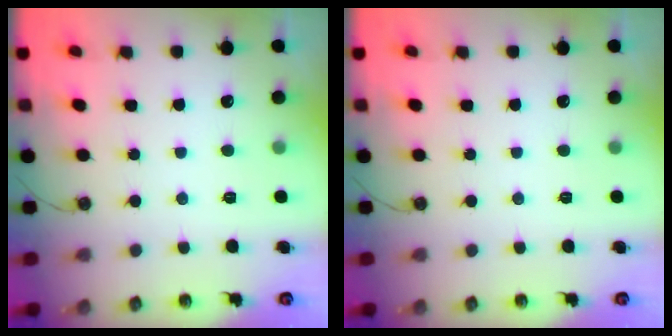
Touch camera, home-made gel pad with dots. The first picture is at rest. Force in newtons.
{"total": 0.0}